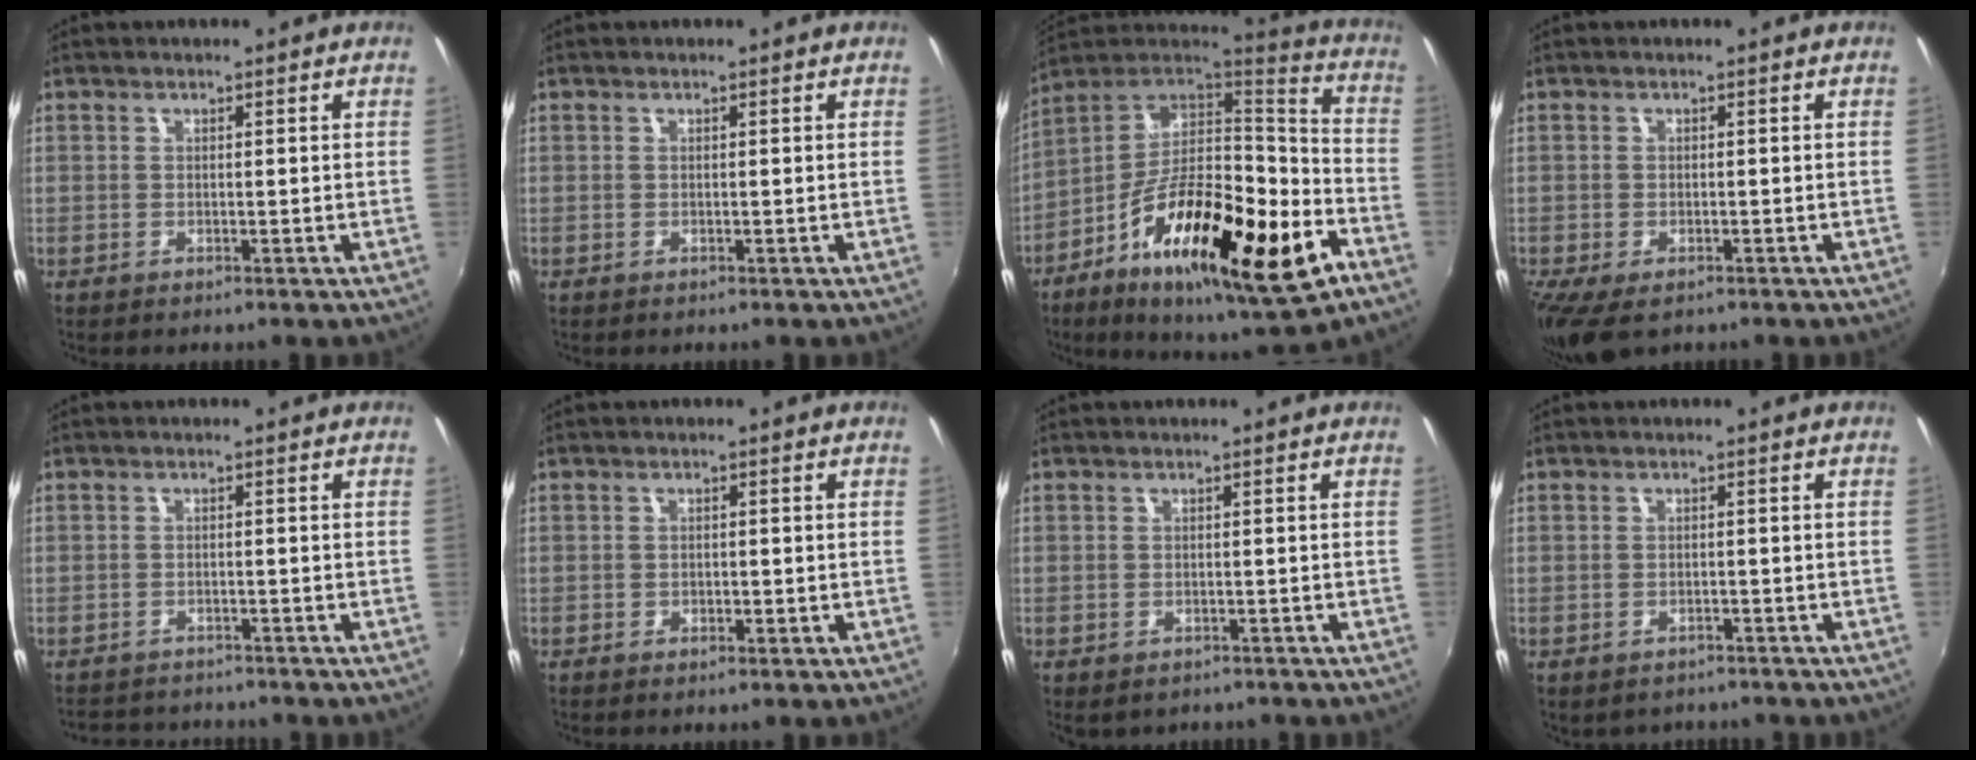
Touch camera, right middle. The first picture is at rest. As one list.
[{"total": 0.0}, {"total": 28.5, "force": [-12.3, 8.7, 24.2], "torque": [-0.406, -0.035, -0.208]}, {"total": 6.6, "force": [-4.3, 2.9, 4.1], "torque": [-0.092, -0.032, -0.069]}, {"total": 5.5, "force": [-5.0, 2.0, 0.8], "torque": [-0.029, -0.001, -0.080]}, {"total": 1.2, "force": [-0.6, 0.9, 0.6], "torque": [-0.010, -0.004, -0.012]}, {"total": 2.2, "force": [-1.4, 1.5, 1.0], "torque": [-0.022, -0.013, -0.016]}, {"total": 3.1, "force": [-2.4, 1.7, 0.8], "torque": [-0.022, -0.012, -0.032]}]